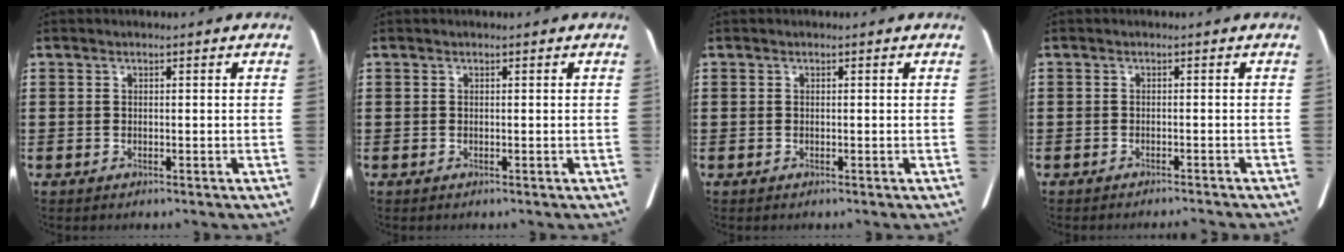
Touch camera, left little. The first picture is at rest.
{"total": 0.0}
{"total": 0.0}
{"total": 0.7, "force": [-0.6, -0.2, 0.2], "torque": [-0.003, -0.004, -0.012]}